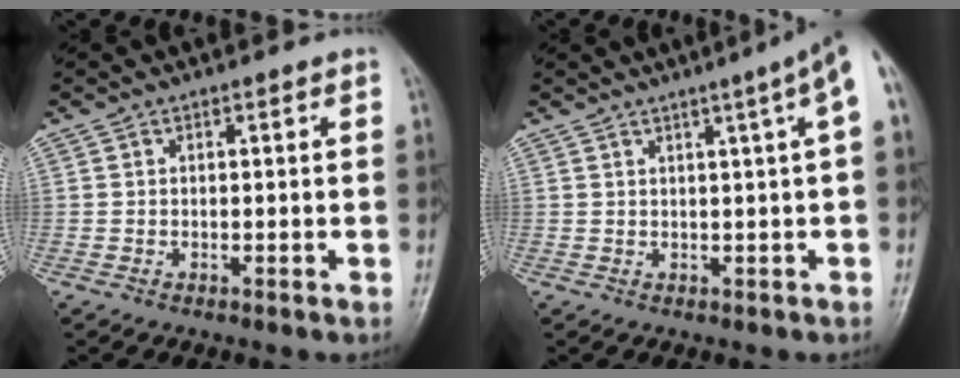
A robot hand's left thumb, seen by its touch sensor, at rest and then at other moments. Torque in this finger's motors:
{"motor_torque": [1.41, 3.60, 1.76, 0.07, 0.11]}